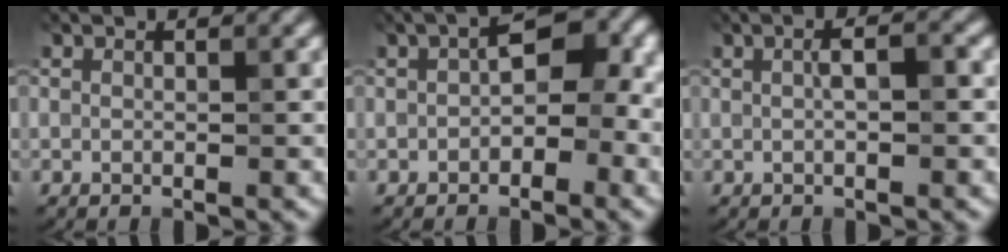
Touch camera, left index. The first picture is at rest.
{"total": 4.7, "force": [-0.2, 2.6, 3.9], "torque": [-0.044, 0.015, -0.011]}
{"total": 1.8, "force": [0.1, 0.3, 1.7], "torque": [-0.036, 0.009, 0.002]}